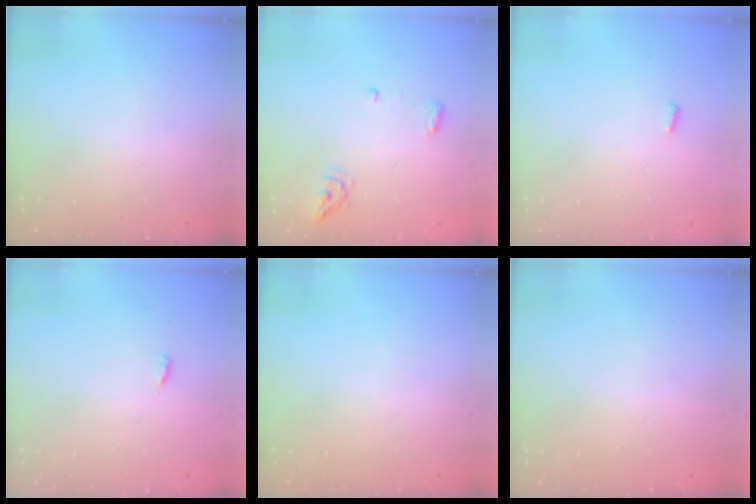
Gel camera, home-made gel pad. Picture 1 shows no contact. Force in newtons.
{"total": 5.8, "press": 5.7, "slide": 0.9}
{"total": 3.5, "press": 3.5, "slide": 0.3}
{"total": 3.0, "press": 3.0, "slide": 0.0}
{"total": 0.0}
{"total": 0.9, "press": 0.9, "slide": 0.0}